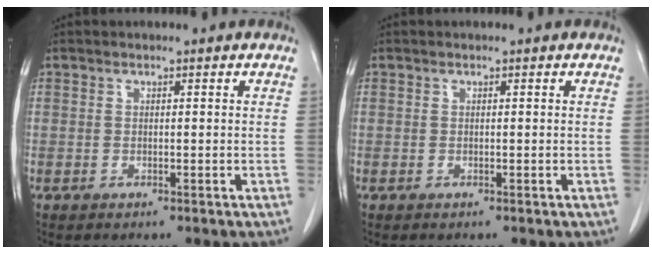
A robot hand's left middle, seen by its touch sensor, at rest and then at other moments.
{"total": 0.0}